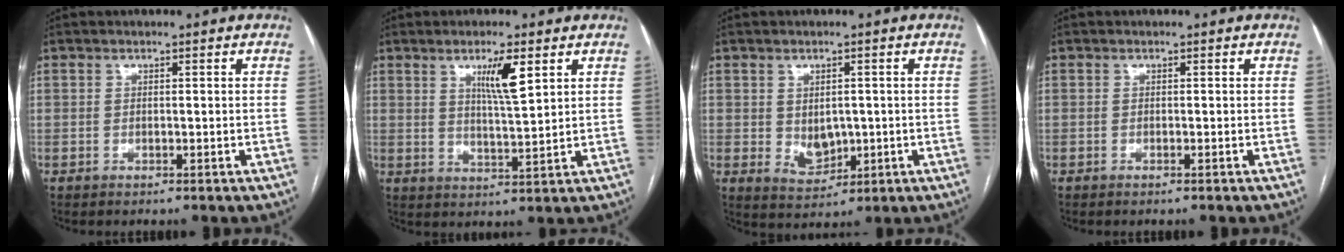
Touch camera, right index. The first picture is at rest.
{"total": 5.9, "force": [2.8, 0.4, 5.2], "torque": [-0.091, -0.007, 0.049]}
{"total": 4.7, "force": [-0.1, 3.3, 3.4], "torque": [-0.056, -0.003, 0.016]}
{"total": 0.0}